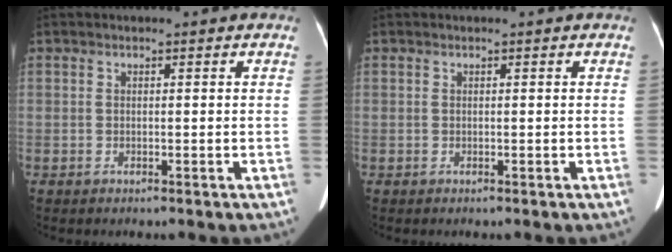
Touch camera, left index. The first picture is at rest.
{"total": 0.0}